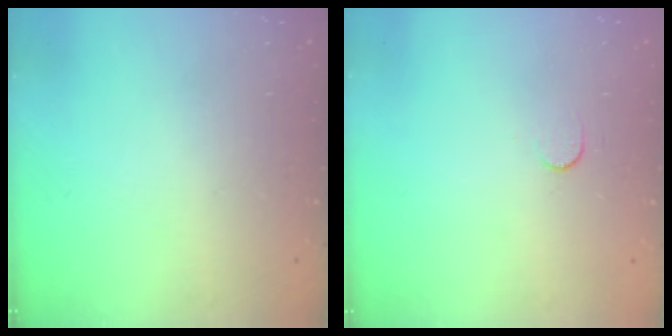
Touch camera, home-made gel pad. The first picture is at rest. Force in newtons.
{"total": 3.7, "press": 3.7, "slide": 0.4}